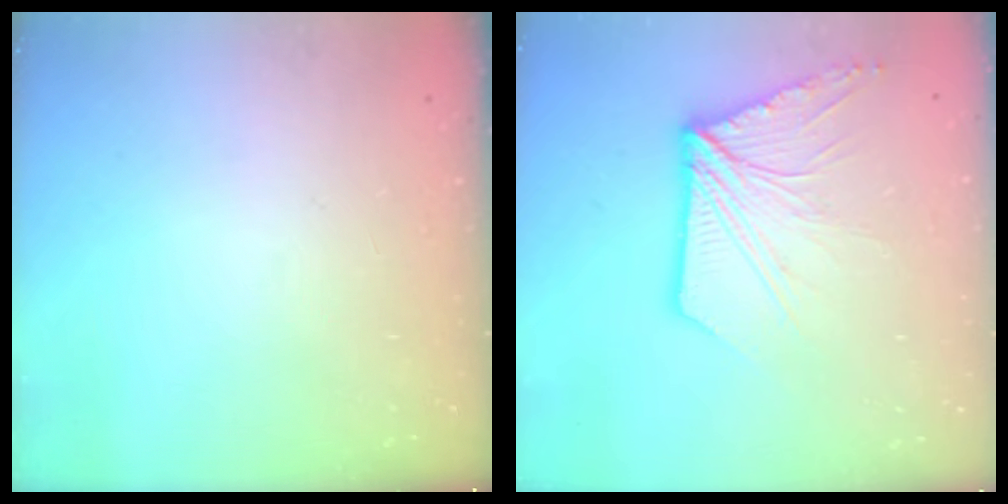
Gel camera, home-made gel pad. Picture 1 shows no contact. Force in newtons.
{"total": 12.7, "press": 12.6, "slide": 1.7}